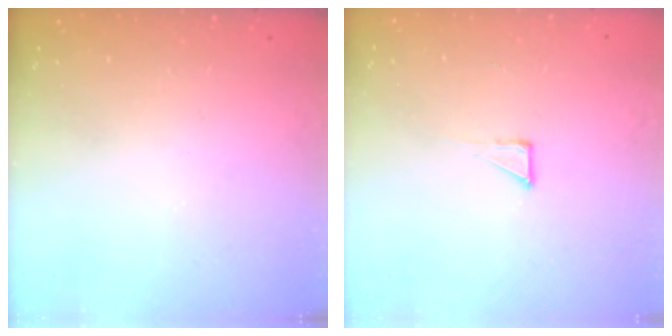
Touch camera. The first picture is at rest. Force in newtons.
{"total": 2.8, "press": 2.8, "slide": 0.2}